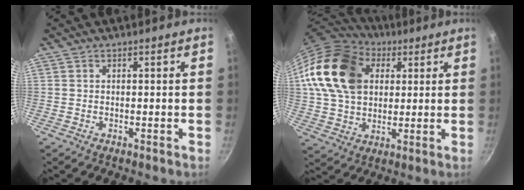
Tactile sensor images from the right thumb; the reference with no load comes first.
{"total": 21.5, "force": [6.4, 15.5, 13.4], "torque": [-0.226, 0.006, 0.113]}